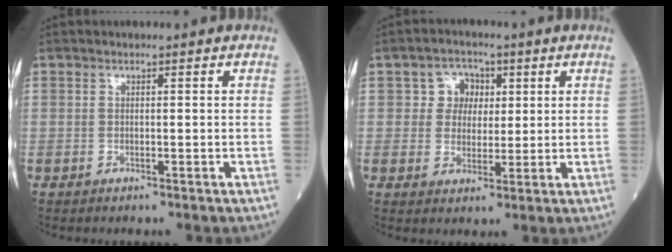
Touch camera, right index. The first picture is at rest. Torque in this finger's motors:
{"motor_torque": [0.06, 0.03, 0.04, 0.00]}